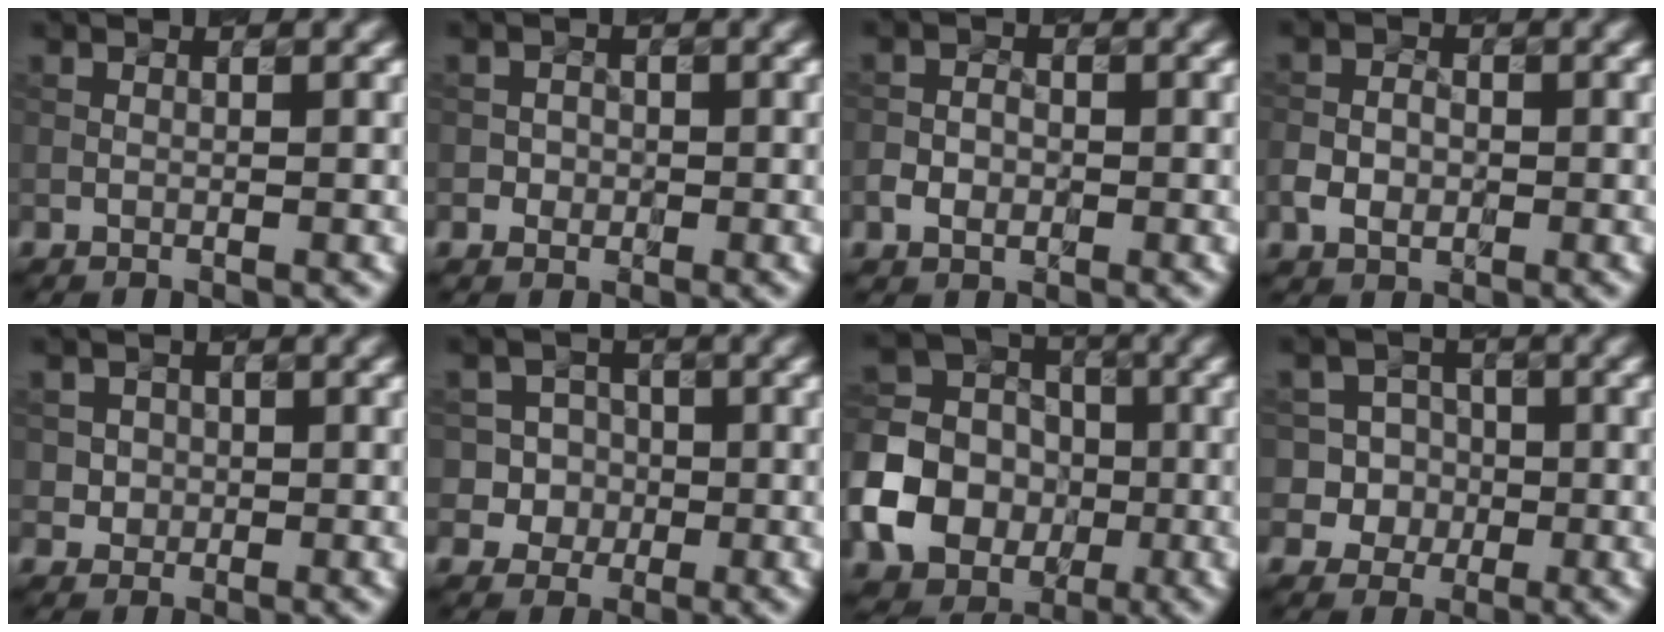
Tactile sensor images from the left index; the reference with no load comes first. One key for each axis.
{"total": 1.2, "fx": -0.2, "fy": 1.2, "fz": 0.3, "tx": 0.010, "ty": -0.001, "tz": -0.007}
{"total": 2.2, "fx": -0.7, "fy": 1.7, "fz": 1.1, "tx": -0.013, "ty": -0.001, "tz": -0.017}
{"total": 2.7, "fx": -0.7, "fy": 2.1, "fz": 1.6, "tx": -0.028, "ty": -0.001, "tz": -0.018}
{"total": 2.2, "fx": 0.4, "fy": 2.0, "fz": 0.6, "tx": -0.002, "ty": -0.004, "tz": 0.015}
{"total": 4.5, "fx": -0.3, "fy": 4.4, "fz": 0.8, "tx": 0.004, "ty": 0.020, "tz": -0.017}
{"total": 8.9, "fx": -2.5, "fy": 7.5, "fz": 4.0, "tx": -0.083, "ty": 0.000, "tz": -0.057}
{"total": 5.8, "fx": -0.2, "fy": 5.7, "fz": 1.1, "tx": -0.007, "ty": 0.026, "tz": -0.018}